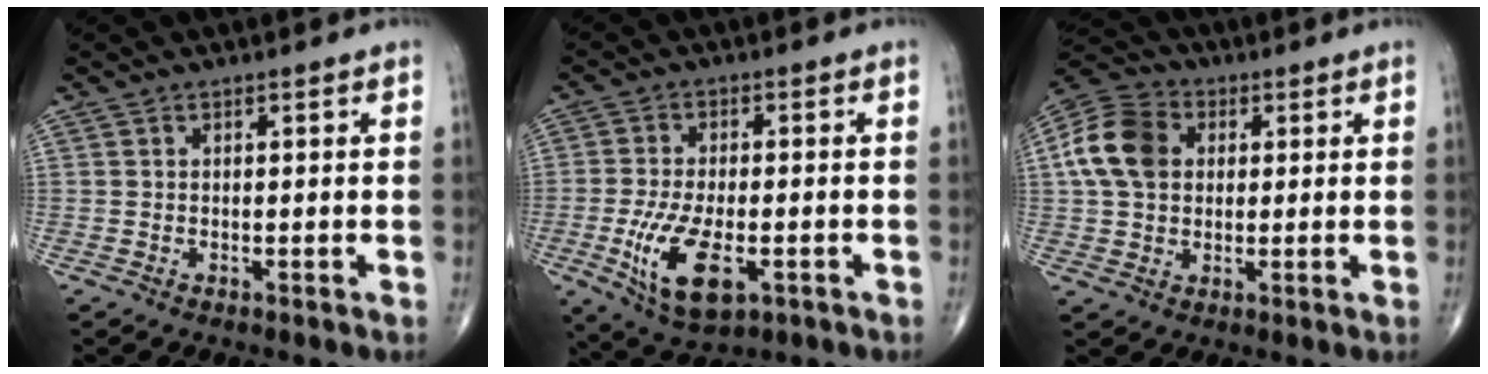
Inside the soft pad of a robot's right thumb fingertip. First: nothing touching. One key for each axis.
{"total": 11.9, "fx": -3.6, "fy": 5.4, "fz": 9.9, "tx": -0.191, "ty": -0.005, "tz": -0.054}
{"total": 11.7, "fx": 2.1, "fy": 8.8, "fz": 7.3, "tx": -0.131, "ty": 0.016, "tz": 0.029}